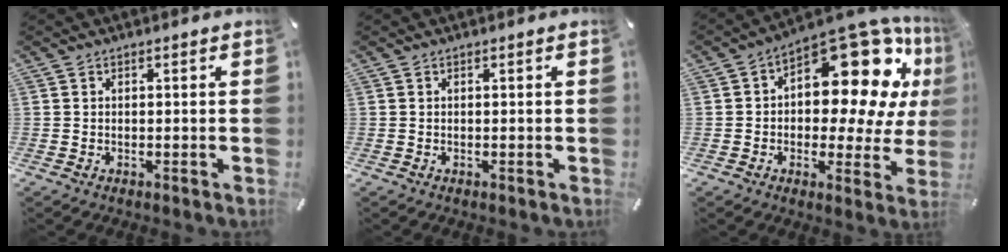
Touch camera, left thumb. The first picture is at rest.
{"total": 0.0}
{"total": 19.5, "force": [9.0, 9.9, 14.2], "torque": [-0.189, -0.083, 0.149]}